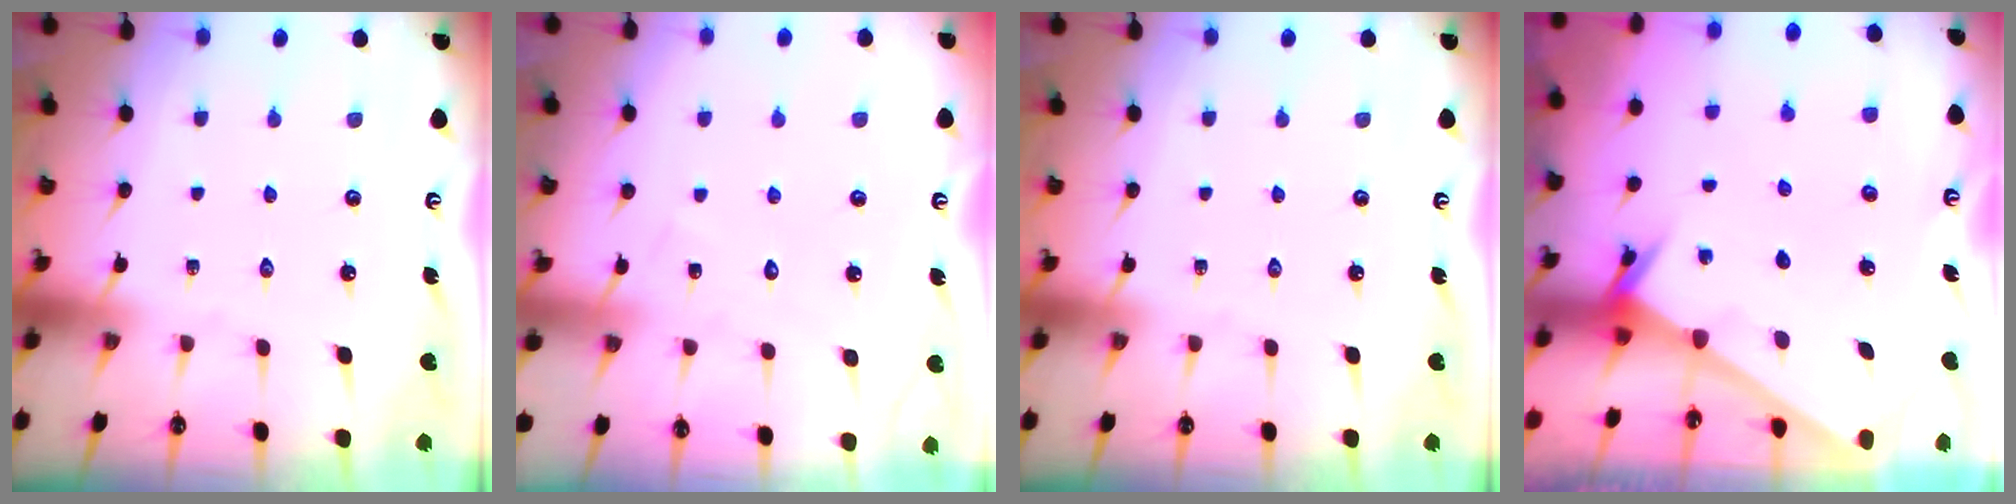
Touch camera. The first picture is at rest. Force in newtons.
{"total": 6.2, "press": 6.2, "slide": 0.4}
{"total": 0.0}
{"total": 2.6, "press": 2.6, "slide": 0.2}